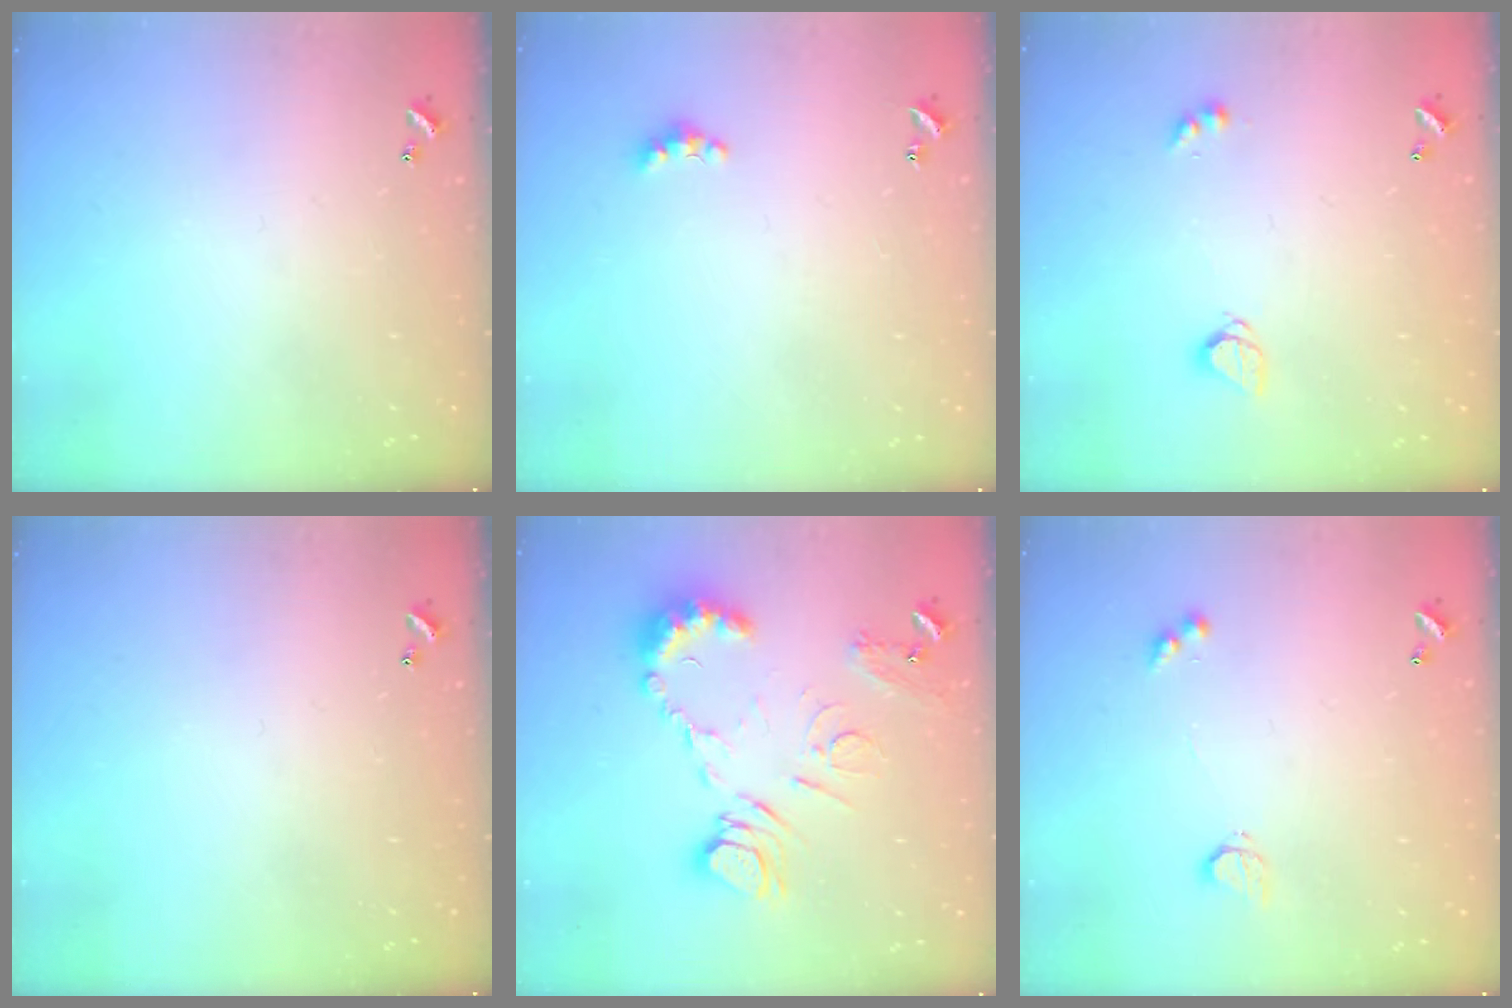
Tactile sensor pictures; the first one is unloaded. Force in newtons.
{"total": 2.8, "press": 2.8, "slide": 0.6}
{"total": 3.3, "press": 3.2, "slide": 0.4}
{"total": 0.0}
{"total": 13.0, "press": 13.0, "slide": 1.2}
{"total": 3.2, "press": 3.2, "slide": 0.4}